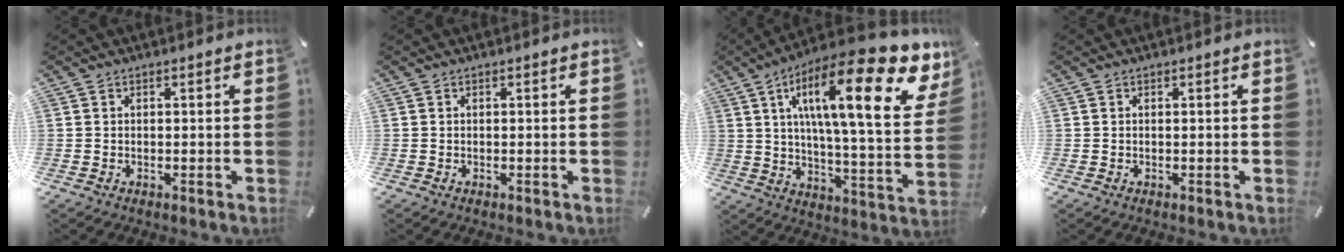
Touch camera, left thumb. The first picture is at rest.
{"total": 0.0}
{"total": 24.2, "force": [12.3, 6.9, 19.6], "torque": [-0.302, -0.082, 0.190]}
{"total": 0.0}